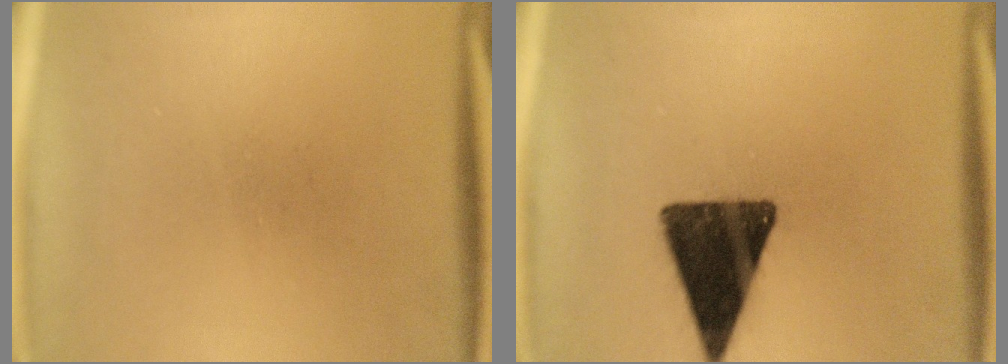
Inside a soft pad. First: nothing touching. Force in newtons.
{"total": 14.9}